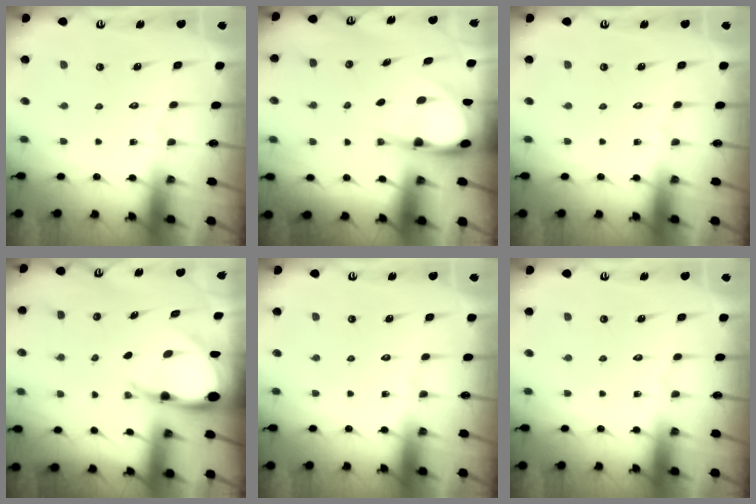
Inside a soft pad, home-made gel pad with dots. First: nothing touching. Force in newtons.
{"total": 6.7, "press": 6.7, "slide": 0.9}
{"total": 0.0}
{"total": 7.4, "press": 7.3, "slide": 0.8}
{"total": 0.0}
{"total": 0.0}